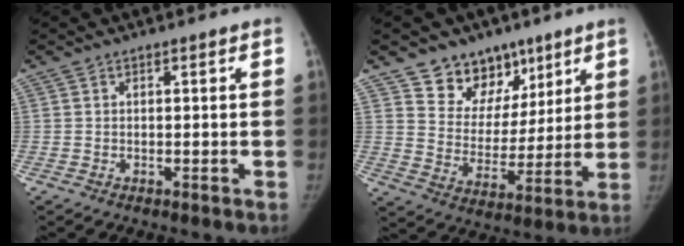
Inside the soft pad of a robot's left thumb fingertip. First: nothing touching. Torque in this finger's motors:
{"motor_torque": [0.02, 0.02, 0.09, 0.04, 0.01]}